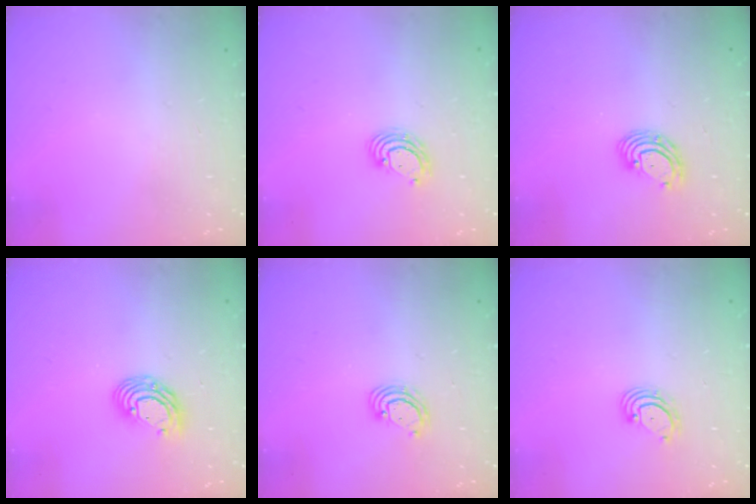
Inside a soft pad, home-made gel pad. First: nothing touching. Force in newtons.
{"total": 4.6, "press": 4.6, "slide": 0.2}
{"total": 5.7, "press": 5.7, "slide": 0.9}
{"total": 8.7, "press": 8.6, "slide": 1.3}
{"total": 3.0, "press": 2.9, "slide": 0.3}
{"total": 3.2, "press": 3.2, "slide": 0.4}